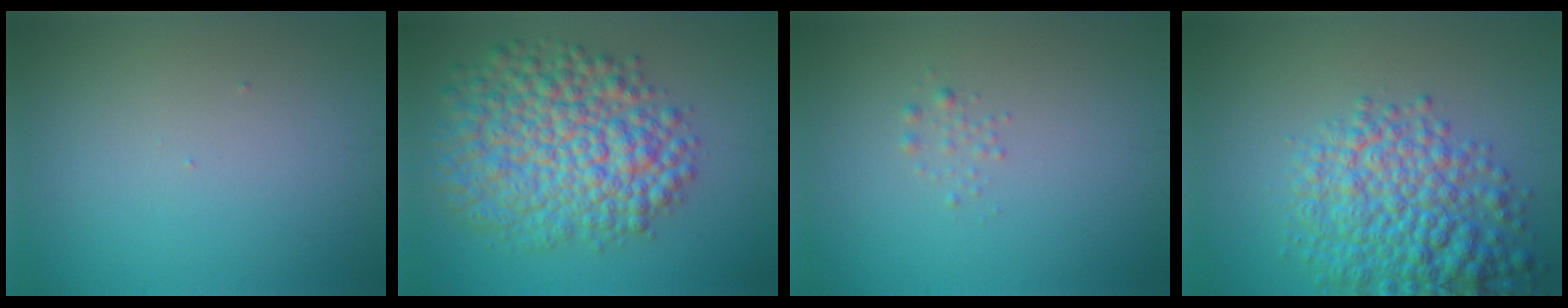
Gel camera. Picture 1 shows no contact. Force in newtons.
{"total": 9.7, "press": 9.7, "slide": 0.2}
{"total": 0.8, "press": 0.8, "slide": 0.0}
{"total": 7.6, "press": 7.6, "slide": 0.3}